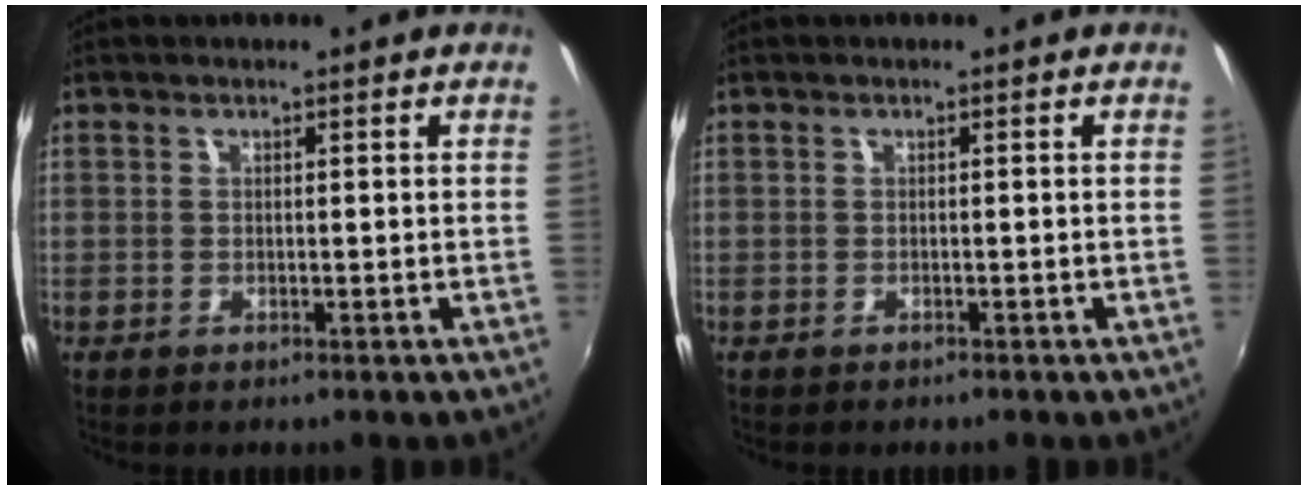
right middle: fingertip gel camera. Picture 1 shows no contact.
{"total": 0.9, "force": [-0.8, 0.3, 0.2], "torque": [-0.003, -0.005, -0.010]}